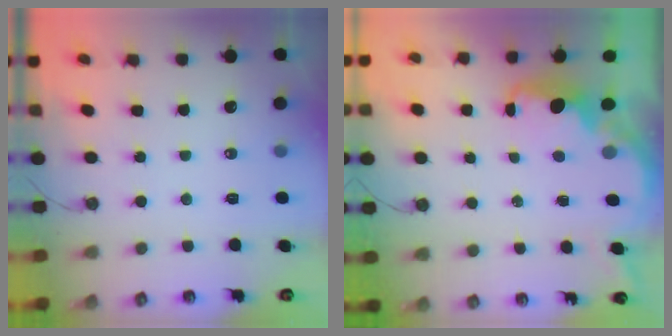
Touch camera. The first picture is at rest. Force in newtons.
{"total": 2.3, "press": 2.2, "slide": 0.8}